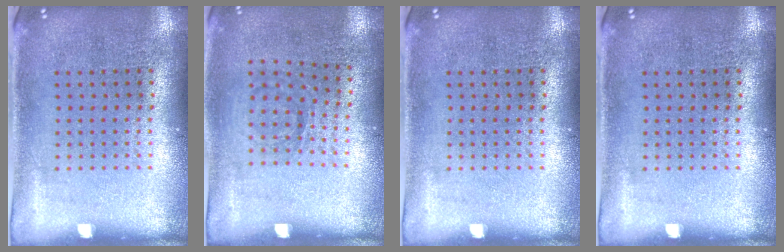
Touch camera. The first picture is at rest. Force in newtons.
{"total": 1.0, "press": 0.8, "slide": 0.6}
{"total": 0.0}
{"total": 0.0}